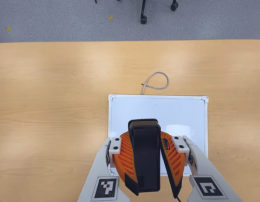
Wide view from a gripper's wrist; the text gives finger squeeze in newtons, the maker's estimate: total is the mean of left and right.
{"total": 11.7, "left": 11.0, "right": 12.4}